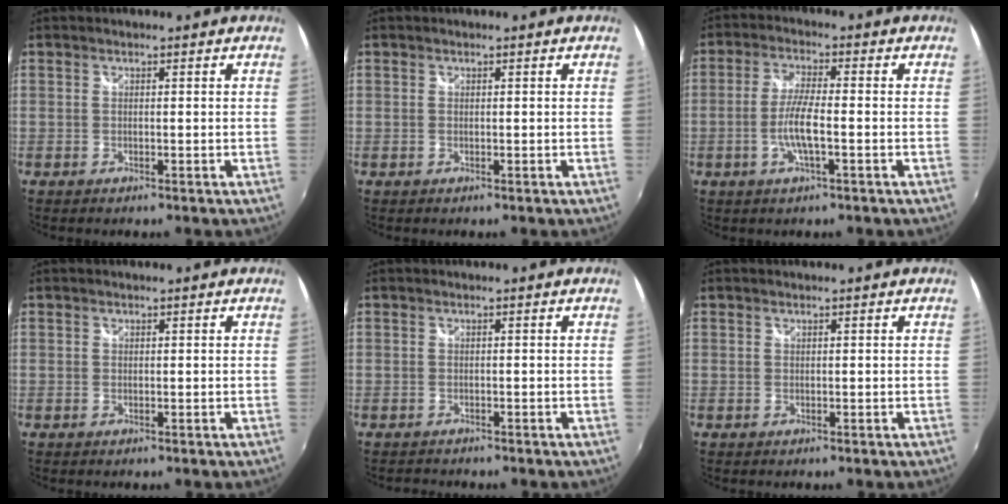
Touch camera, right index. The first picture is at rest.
{"total": 0.0}
{"total": 6.2, "force": [-1.8, 0.8, 5.8], "torque": [-0.119, -0.001, -0.036]}
{"total": 0.0}
{"total": 1.7, "force": [-1.6, 0.4, 0.1], "torque": [-0.006, -0.009, -0.024]}
{"total": 0.0}